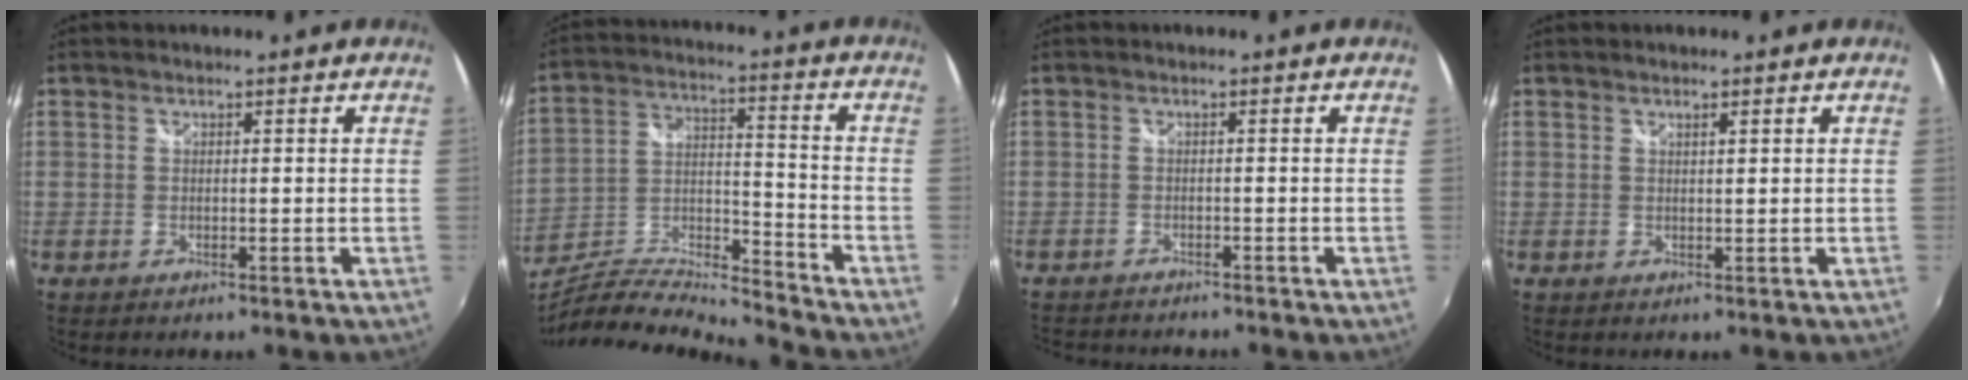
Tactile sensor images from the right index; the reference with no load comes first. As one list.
[{"total": 14.2, "force": [-12.9, 0.9, 5.8], "torque": [-0.117, -0.010, -0.239]}, {"total": 4.8, "force": [-4.6, 0.8, 1.1], "torque": [-0.038, -0.016, -0.077]}, {"total": 0.9, "force": [0.6, 0.1, 0.7], "torque": [-0.010, 0.002, 0.011]}]